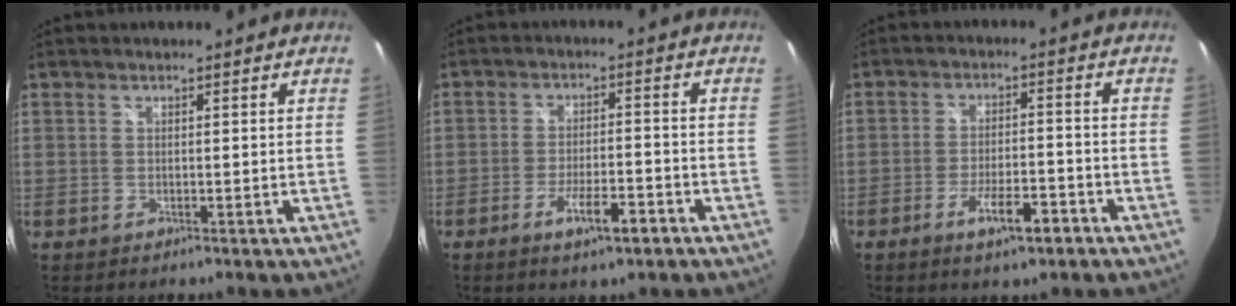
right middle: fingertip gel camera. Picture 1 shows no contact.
{"total": 6.6, "force": [-3.9, 1.5, 5.1], "torque": [-0.101, -0.010, -0.062]}
{"total": 7.0, "force": [-4.2, 1.8, 5.3], "torque": [-0.104, -0.008, -0.065]}